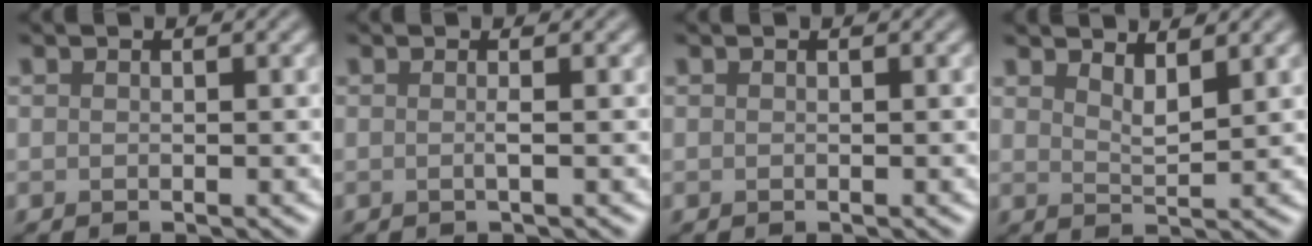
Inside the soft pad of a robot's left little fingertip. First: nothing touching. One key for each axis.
{"total": 1.0, "fx": -0.1, "fy": 0.2, "fz": 1.0, "tx": -0.013, "ty": -0.002, "tz": -0.006}
{"total": 0.0}
{"total": 2.3, "fx": 1.9, "fy": 0.5, "fz": 1.3, "tx": -0.019, "ty": -0.005, "tz": 0.034}